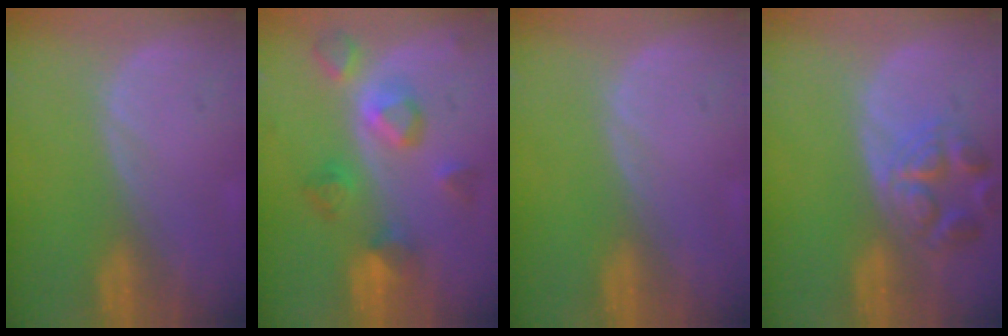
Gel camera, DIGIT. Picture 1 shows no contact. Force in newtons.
{"total": 7.6, "press": 7.5, "slide": 1.4}
{"total": 0.0}
{"total": 6.9, "press": 6.3, "slide": 2.8}